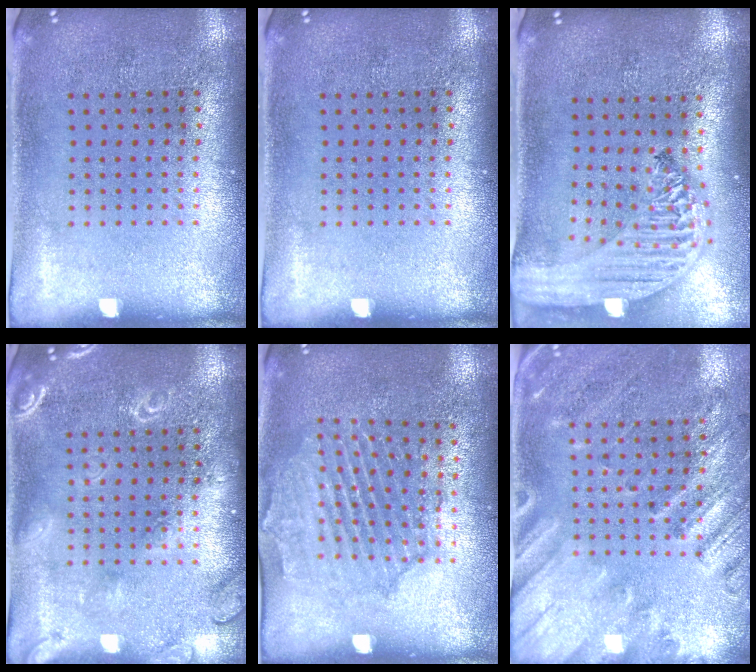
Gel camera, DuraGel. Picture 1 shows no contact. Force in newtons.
{"total": 0.0}
{"total": 2.6, "press": 2.1, "slide": 1.6}
{"total": 2.9, "press": 2.9, "slide": 0.4}
{"total": 1.6, "press": 1.6, "slide": 0.2}
{"total": 2.4, "press": 1.9, "slide": 1.5}